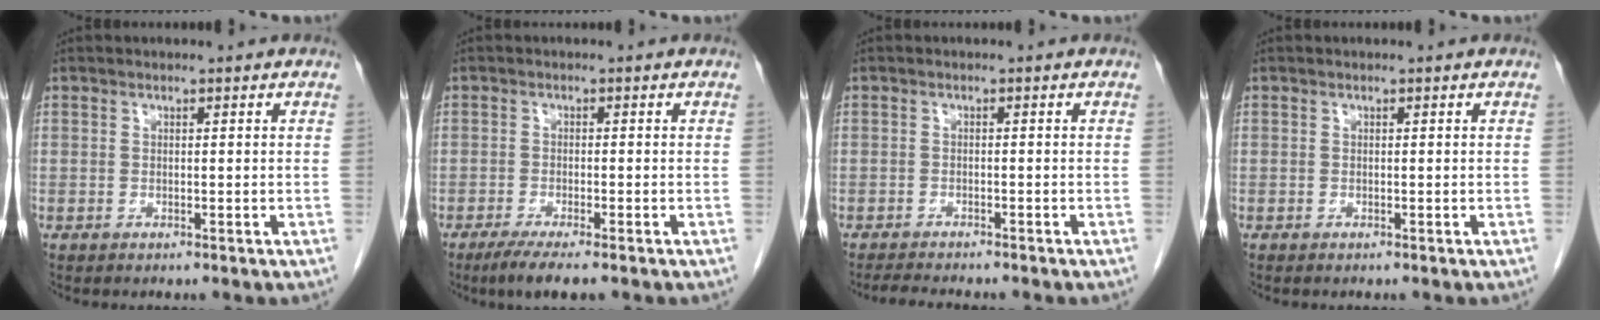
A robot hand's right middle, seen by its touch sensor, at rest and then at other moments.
{"total": 4.9, "force": [-3.5, 0.4, 3.4], "torque": [-0.061, -0.015, -0.056]}
{"total": 4.8, "force": [-4.3, 0.5, 2.1], "torque": [-0.030, -0.011, -0.065]}
{"total": 0.0}